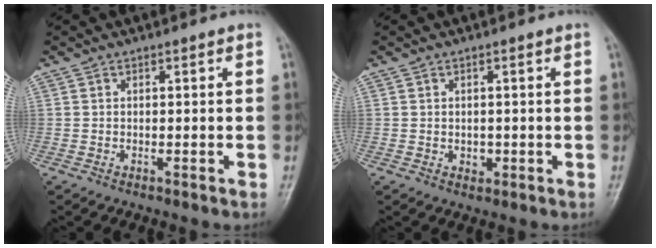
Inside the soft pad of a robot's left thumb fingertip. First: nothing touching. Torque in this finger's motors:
{"motor_torque": [-0.18, -0.18, 0.04, 0.09, 0.01]}